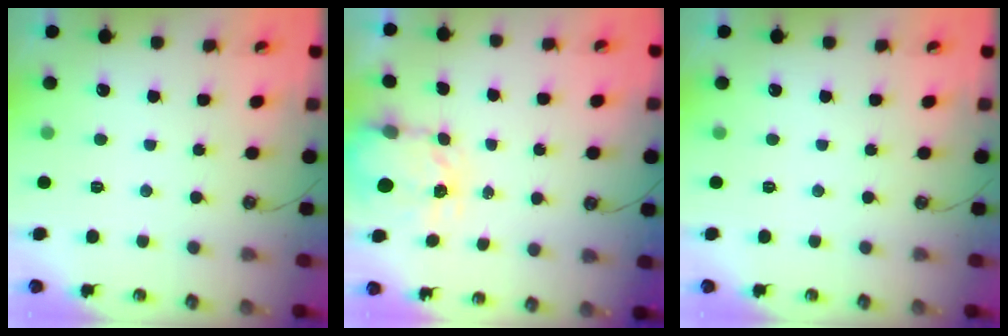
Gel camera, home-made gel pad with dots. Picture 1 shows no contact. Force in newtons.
{"total": 3.4, "press": 3.4, "slide": 0.3}
{"total": 0.0}